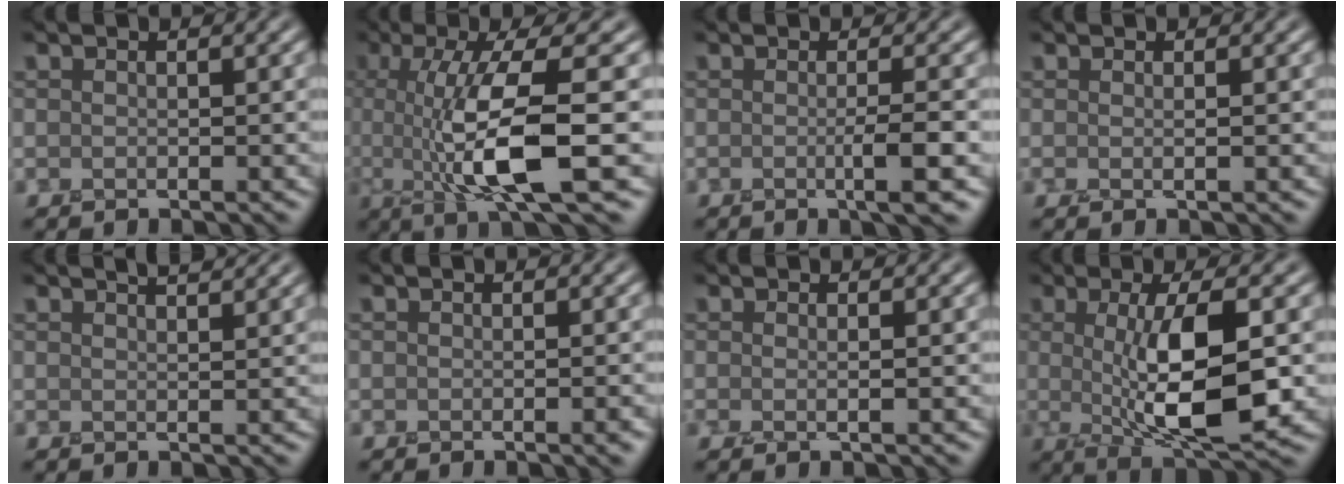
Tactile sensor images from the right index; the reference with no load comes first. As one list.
[{"total": 9.4, "force": [-0.7, 2.1, 9.1], "torque": [-0.161, -0.002, -0.007]}, {"total": 2.6, "force": [-0.7, 0.1, 2.5], "torque": [-0.045, -0.001, -0.012]}, {"total": 0.7, "force": [0.2, 0.0, 0.7], "torque": [-0.013, -0.001, -0.002]}, {"total": 2.0, "force": [1.7, 0.1, 0.9], "torque": [-0.013, 0.002, 0.027]}, {"total": 1.3, "force": [-0.7, 0.4, 1.0], "torque": [-0.013, 0.001, -0.004]}, {"total": 1.0, "force": [0.2, 0.1, 1.0], "torque": [-0.013, -0.003, -0.006]}, {"total": 8.2, "force": [0.1, 2.0, 7.9], "torque": [-0.131, -0.007, 0.005]}]